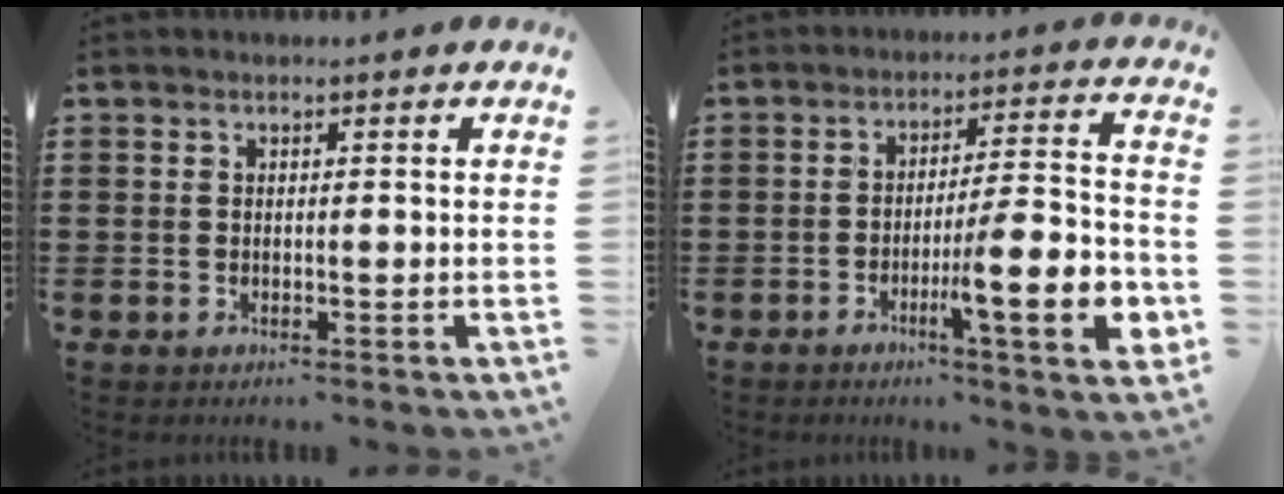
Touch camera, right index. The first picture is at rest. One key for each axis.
{"total": 11.8, "fx": -4.3, "fy": 2.1, "fz": 10.8, "tx": -0.165, "ty": -0.002, "tz": -0.074}